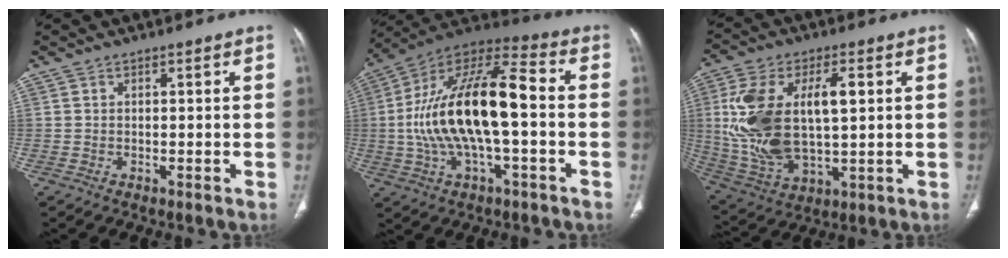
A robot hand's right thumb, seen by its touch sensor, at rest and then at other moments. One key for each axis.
{"total": 22.0, "fx": -1.3, "fy": 8.6, "fz": 20.2, "tx": -0.384, "ty": 0.043, "tz": -0.026}
{"total": 20.2, "fx": 2.7, "fy": 10.1, "fz": 17.2, "tx": -0.343, "ty": -0.002, "tz": 0.059}